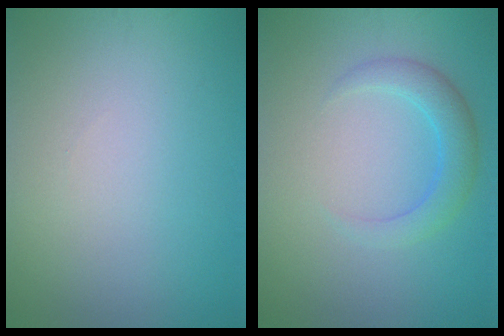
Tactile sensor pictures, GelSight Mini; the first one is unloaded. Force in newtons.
{"total": 2.8, "press": 2.8, "slide": 0.2}